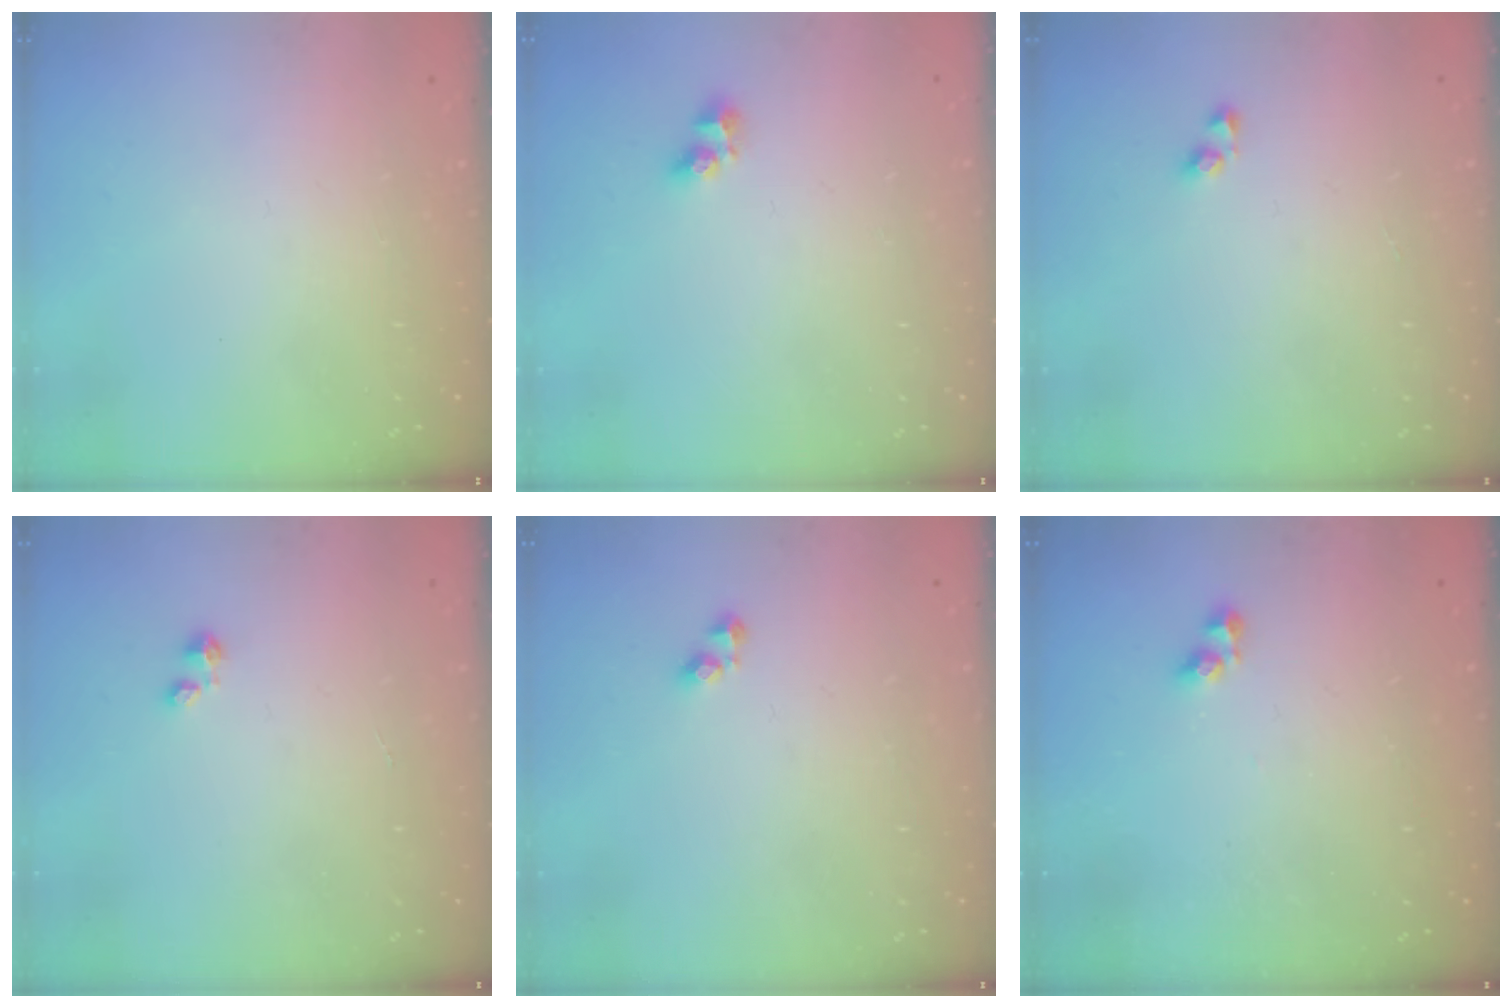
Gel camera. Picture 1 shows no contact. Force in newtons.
{"total": 5.0, "press": 5.0, "slide": 0.4}
{"total": 2.9, "press": 2.9, "slide": 0.2}
{"total": 0.0}
{"total": 2.7, "press": 2.7, "slide": 0.4}
{"total": 4.2, "press": 4.1, "slide": 0.2}